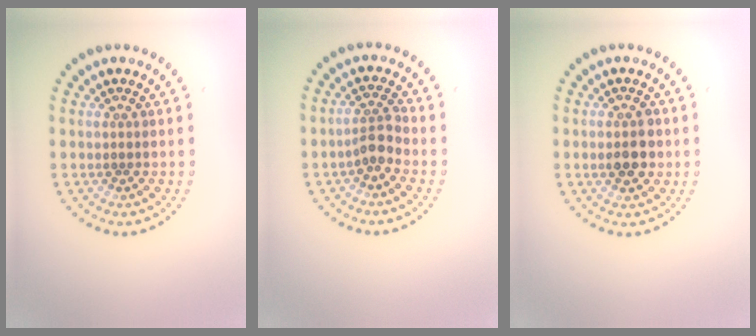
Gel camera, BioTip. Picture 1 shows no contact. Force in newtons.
{"total": 2.2, "press": 1.9, "slide": 1.1}
{"total": 2.5, "press": 2.5, "slide": 0.2}